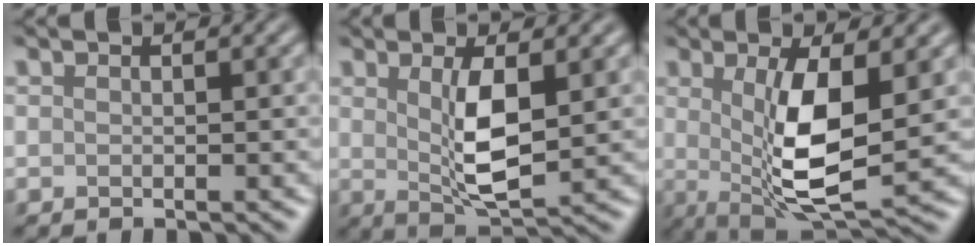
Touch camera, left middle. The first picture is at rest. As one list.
[{"total": 4.7, "force": [0.6, 1.4, 4.5], "torque": [-0.088, -0.008, 0.017]}, {"total": 7.7, "force": [0.5, 2.4, 7.3], "torque": [-0.137, -0.013, 0.014]}]